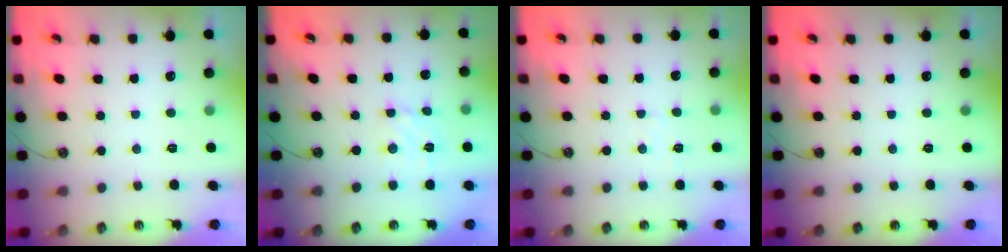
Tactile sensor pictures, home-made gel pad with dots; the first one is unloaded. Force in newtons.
{"total": 2.9, "press": 2.8, "slide": 0.2}
{"total": 4.2, "press": 4.2, "slide": 0.5}
{"total": 0.0}